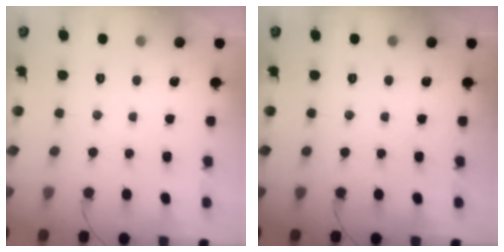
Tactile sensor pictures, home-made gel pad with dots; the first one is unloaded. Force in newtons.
{"total": 0.0}